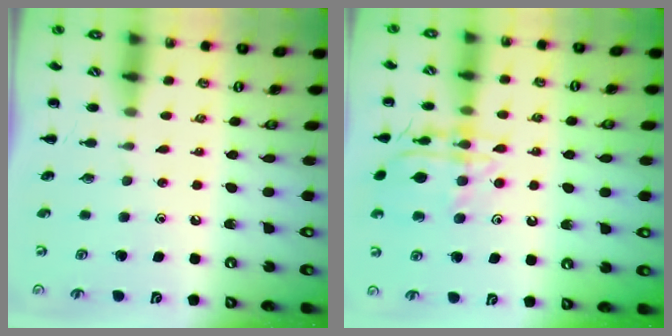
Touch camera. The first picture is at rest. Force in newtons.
{"total": 13.6, "press": 13.5, "slide": 1.2}